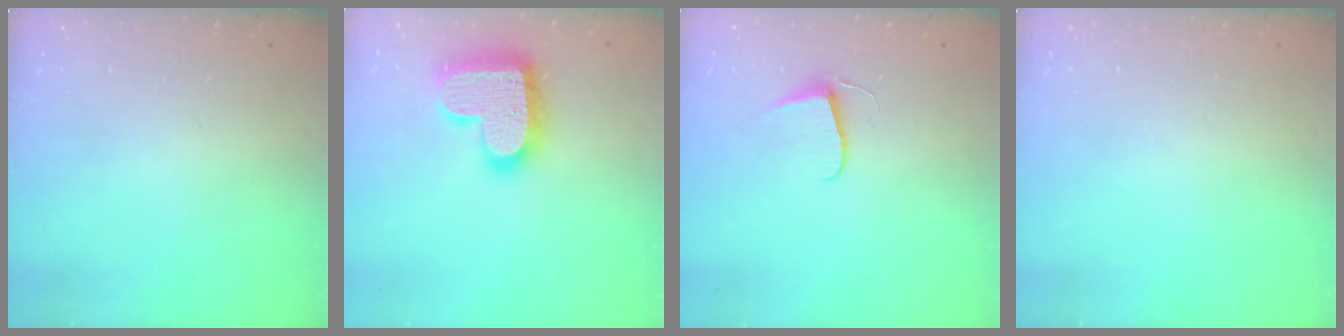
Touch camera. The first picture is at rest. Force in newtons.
{"total": 19.5, "press": 19.5, "slide": 1.4}
{"total": 6.2, "press": 6.1, "slide": 0.6}
{"total": 0.0}